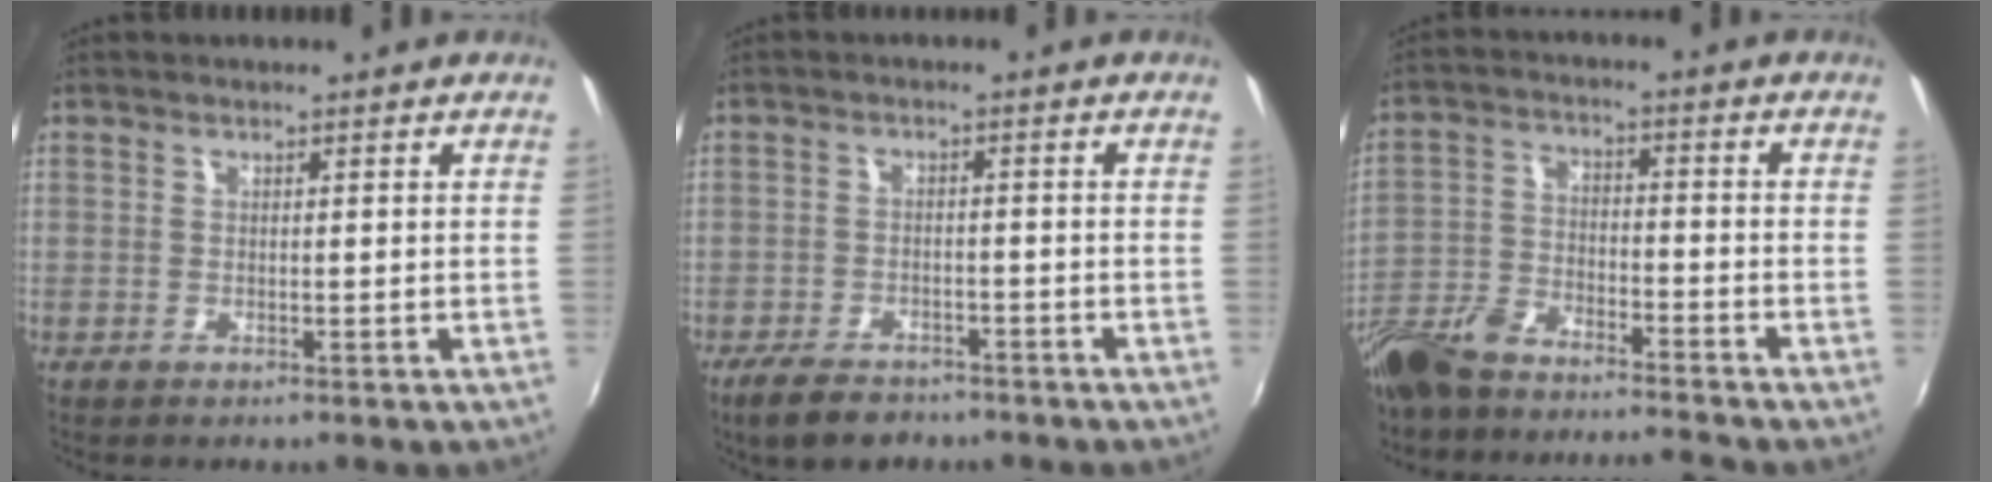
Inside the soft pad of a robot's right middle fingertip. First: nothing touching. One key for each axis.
{"total": 7.3, "fx": -5.6, "fy": 3.4, "fz": 3.2, "tx": -0.086, "ty": -0.007, "tz": -0.094}
{"total": 13.6, "fx": -12.1, "fy": 2.6, "fz": 5.6, "tx": -0.141, "ty": -0.015, "tz": -0.229}